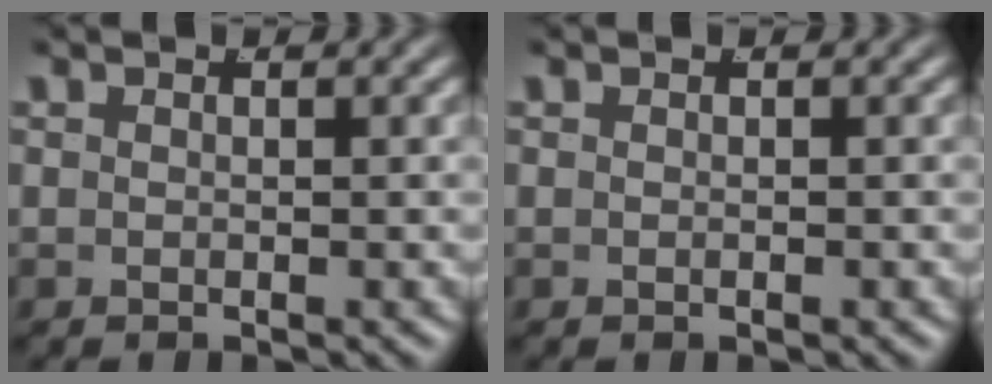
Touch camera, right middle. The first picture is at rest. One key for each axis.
{"total": 0.0}